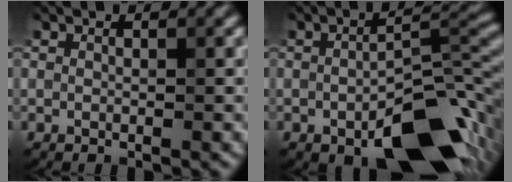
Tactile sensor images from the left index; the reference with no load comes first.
{"total": 10.5, "force": [-5.0, 4.2, 8.2], "torque": [-0.127, -0.002, -0.075]}